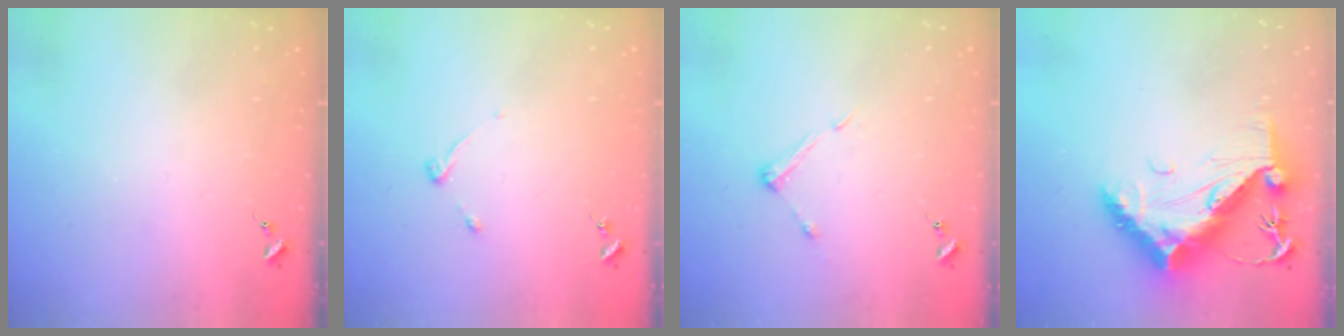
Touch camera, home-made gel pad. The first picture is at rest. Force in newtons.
{"total": 3.8, "press": 3.8, "slide": 0.5}
{"total": 5.6, "press": 5.5, "slide": 0.7}
{"total": 19.4, "press": 19.3, "slide": 1.7}